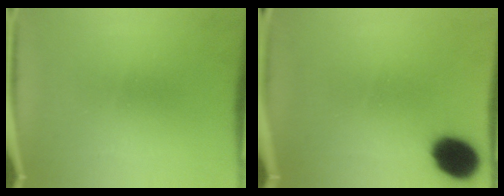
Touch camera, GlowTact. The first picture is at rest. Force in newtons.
{"total": 12.7}